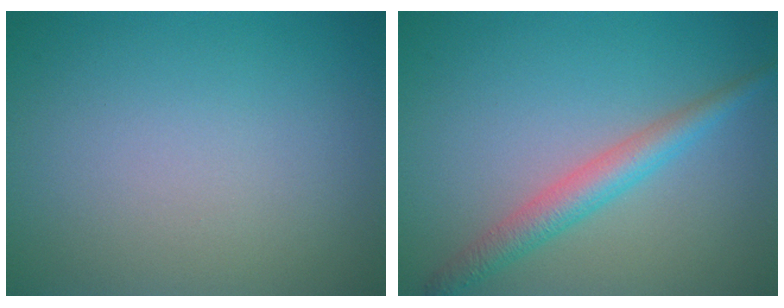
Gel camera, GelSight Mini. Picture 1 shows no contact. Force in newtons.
{"total": 3.2, "press": 3.2, "slide": 0.1}